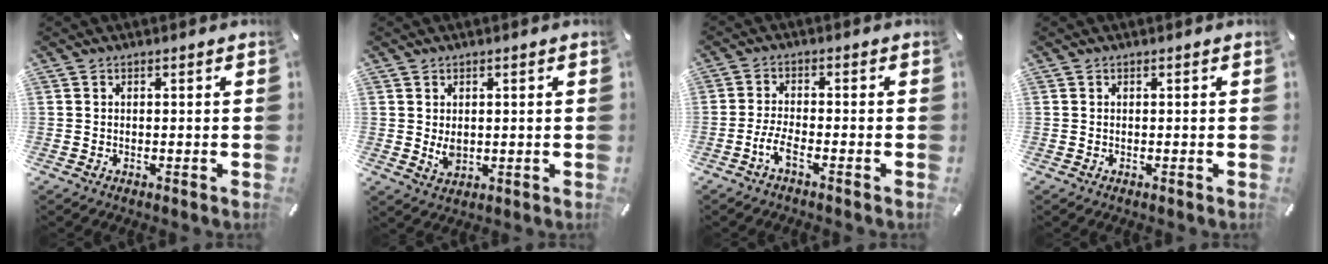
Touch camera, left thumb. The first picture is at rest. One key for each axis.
{"total": 3.5, "fx": 0.3, "fy": 2.7, "fz": 2.2, "tx": -0.041, "ty": -0.003, "tz": 0.004}
{"total": 4.5, "fx": -2.5, "fy": 1.2, "fz": 3.5, "tx": -0.084, "ty": -0.003, "tz": -0.051}
{"total": 0.0}